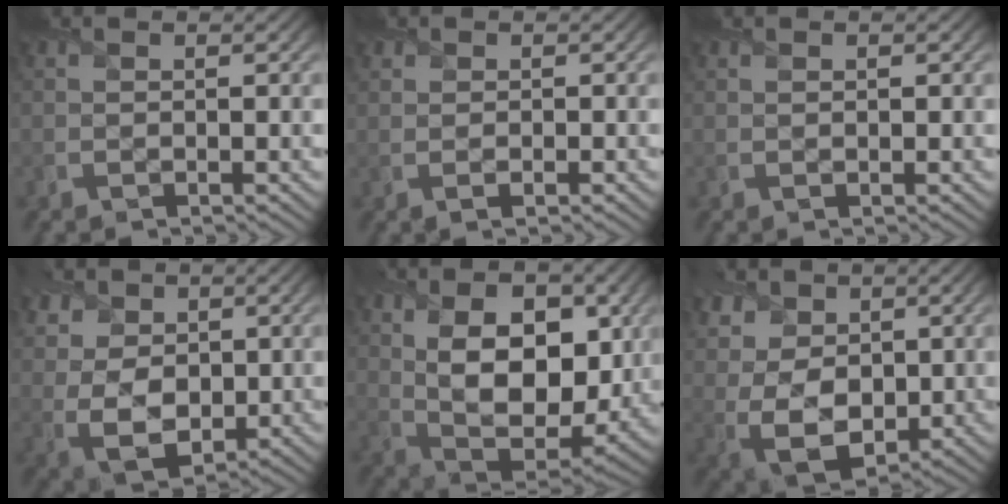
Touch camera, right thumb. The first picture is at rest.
{"total": 1.2, "force": [0.2, 0.6, 1.0], "torque": [-0.018, -0.001, 0.006]}
{"total": 0.6, "force": [0.4, 0.1, 0.4], "torque": [-0.009, 0.002, 0.007]}
{"total": 8.6, "force": [2.7, 6.4, 5.1], "torque": [-0.151, 0.012, 0.055]}
{"total": 13.3, "force": [2.8, 8.0, 10.2], "torque": [-0.180, -0.005, 0.047]}
{"total": 10.0, "force": [2.9, 7.3, 6.2], "torque": [-0.174, 0.011, 0.061]}